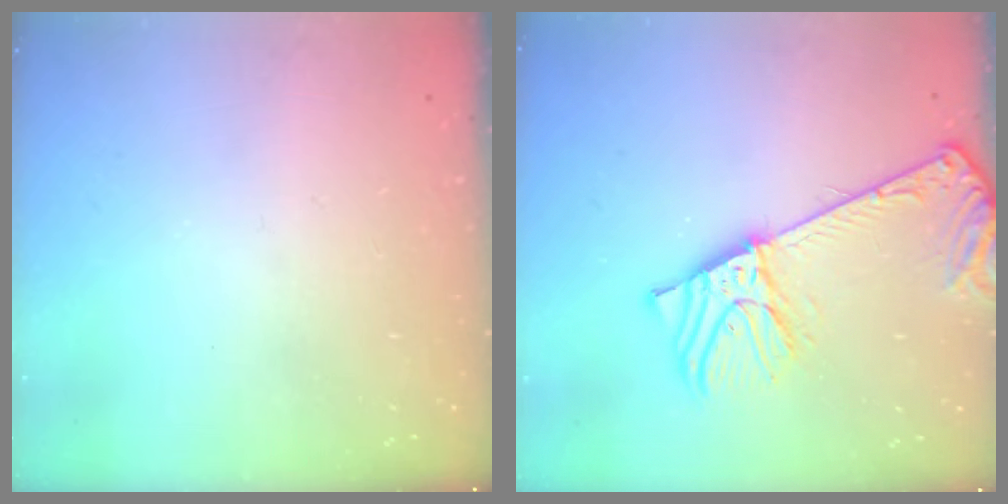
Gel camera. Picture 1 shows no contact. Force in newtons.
{"total": 10.5, "press": 10.2, "slide": 2.5}